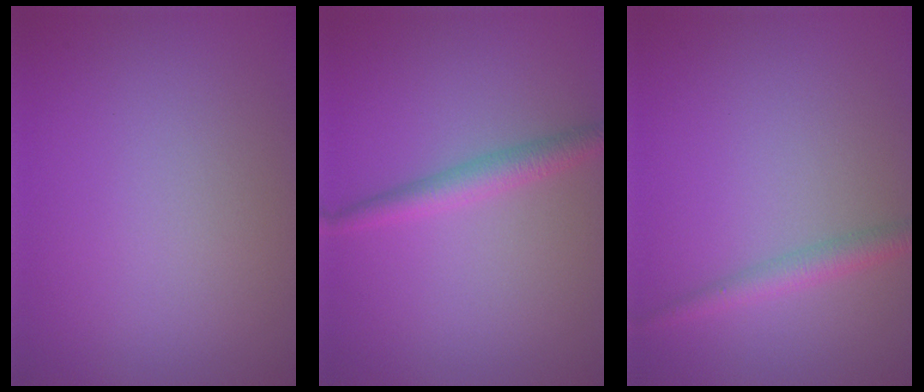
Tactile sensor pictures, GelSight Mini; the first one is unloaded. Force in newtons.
{"total": 2.3, "press": 2.3, "slide": 0.0}
{"total": 2.0, "press": 2.0, "slide": 0.0}